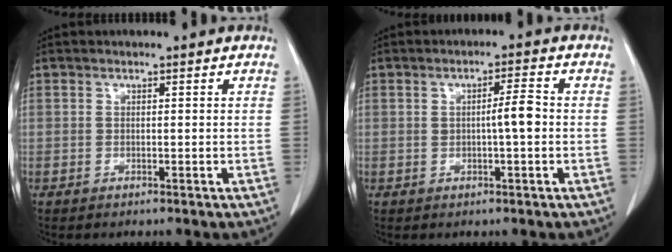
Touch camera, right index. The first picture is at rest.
{"total": 3.4, "force": [-0.1, 0.2, 3.4], "torque": [-0.053, 0.005, -0.001]}